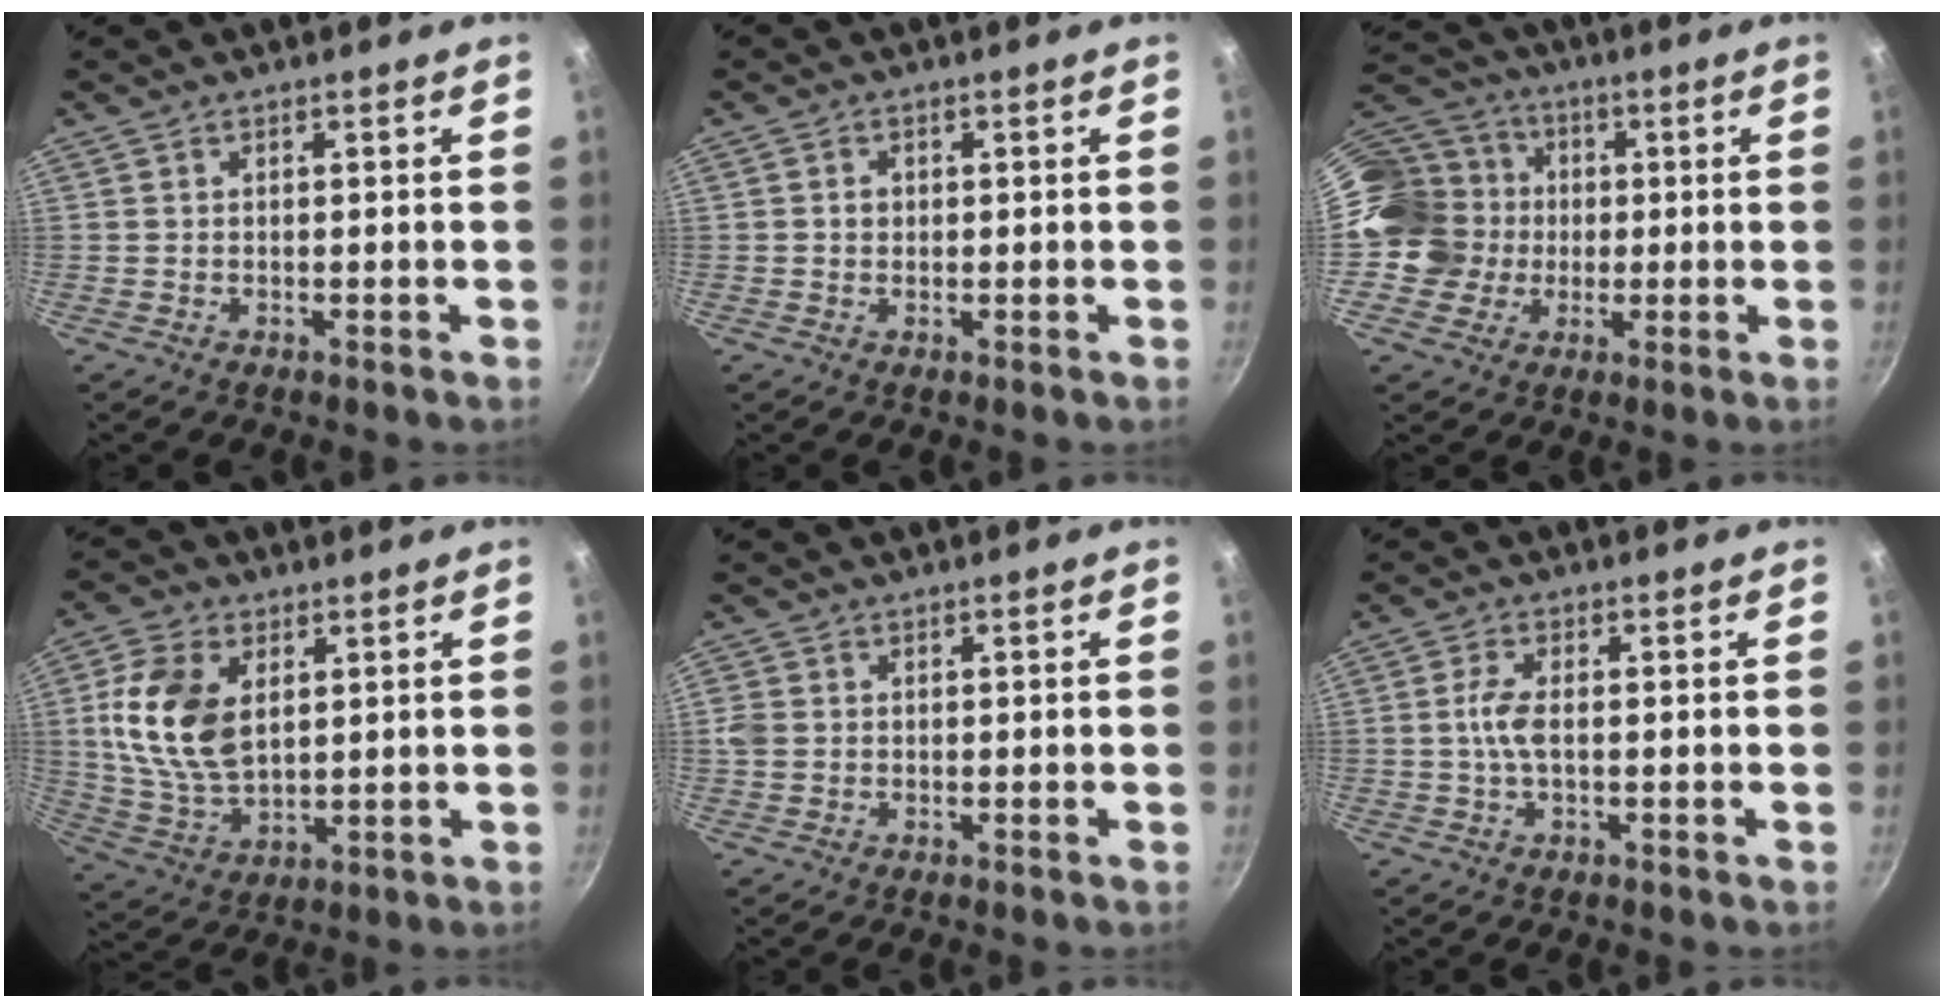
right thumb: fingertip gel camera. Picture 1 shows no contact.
{"total": 1.5, "force": [0.1, 1.4, 0.7], "torque": [-0.007, 0.005, 0.001]}
{"total": 15.2, "force": [-0.3, 13.9, 6.0], "torque": [-0.093, 0.038, -0.012]}
{"total": 14.3, "force": [3.2, 8.9, 10.7], "torque": [-0.194, -0.014, 0.069]}
{"total": 2.6, "force": [-0.1, 2.3, 1.3], "torque": [-0.021, 0.002, -0.005]}
{"total": 4.1, "force": [-0.2, 1.6, 3.8], "torque": [-0.087, 0.006, -0.010]}